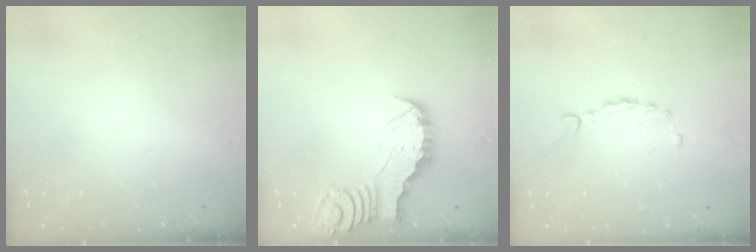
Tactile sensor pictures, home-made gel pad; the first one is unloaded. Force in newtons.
{"total": 2.9, "press": 2.9, "slide": 0.2}
{"total": 1.5, "press": 1.4, "slide": 0.4}